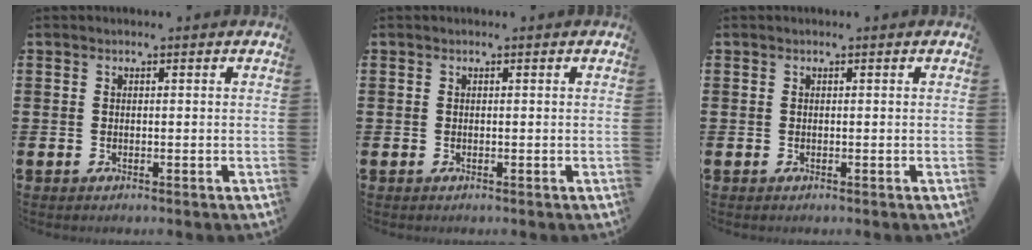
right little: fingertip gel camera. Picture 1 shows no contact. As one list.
[{"total": 0.0}, {"total": 0.0}]